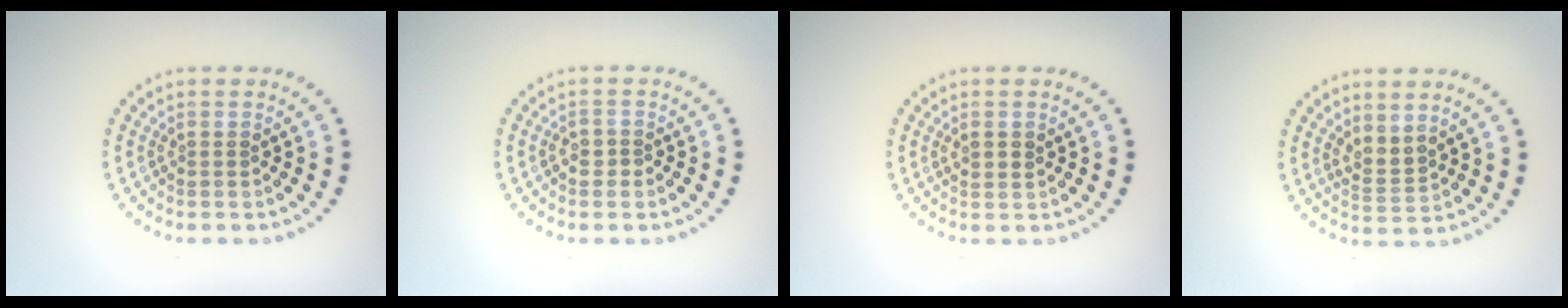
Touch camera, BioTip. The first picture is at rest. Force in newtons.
{"total": 1.5, "press": 1.3, "slide": 0.6}
{"total": 1.0, "press": 1.0, "slide": 0.4}
{"total": 2.1, "press": 1.5, "slide": 1.4}